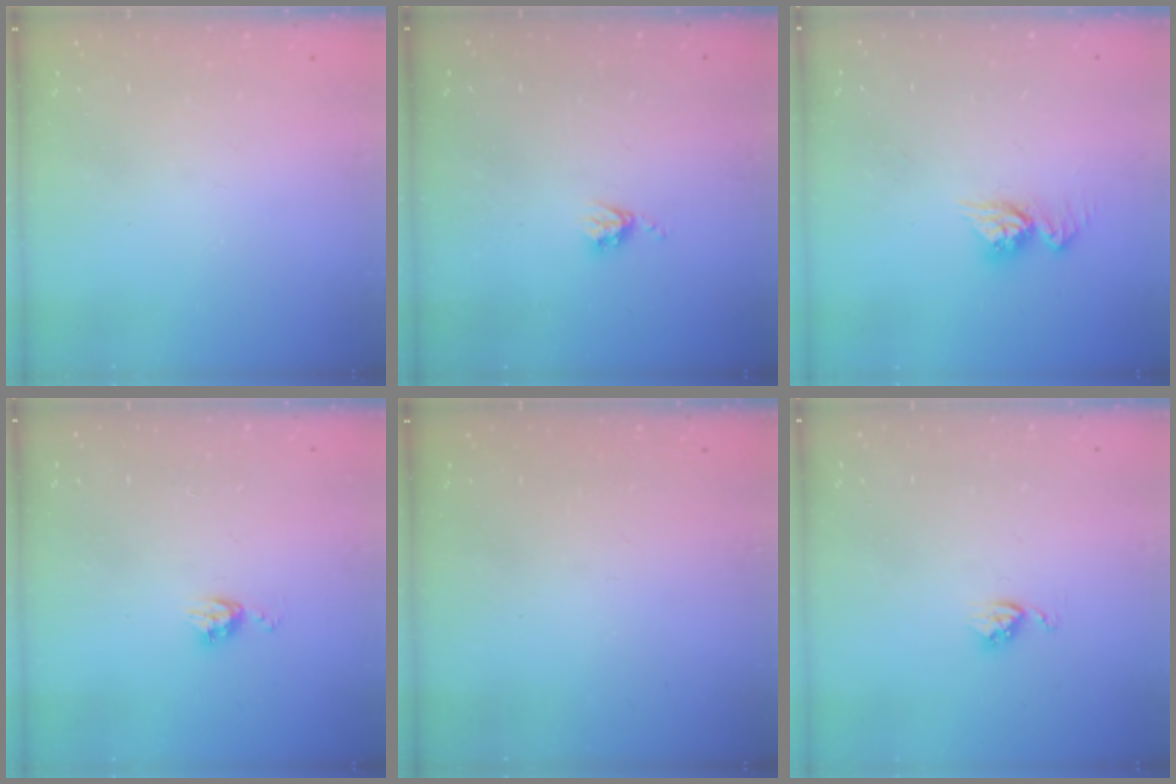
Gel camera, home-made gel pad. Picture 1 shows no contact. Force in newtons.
{"total": 3.8, "press": 3.7, "slide": 0.5}
{"total": 9.4, "press": 9.4, "slide": 0.9}
{"total": 6.1, "press": 6.1, "slide": 0.6}
{"total": 0.0}
{"total": 3.7, "press": 3.7, "slide": 0.5}